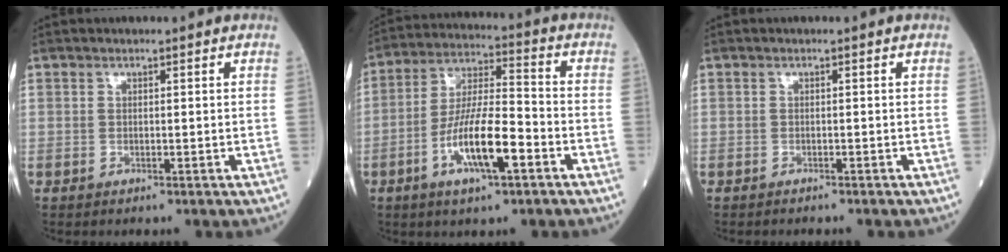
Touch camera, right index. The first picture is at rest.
{"total": 11.7, "force": [-4.6, 2.4, 10.5], "torque": [-0.199, 0.000, -0.083]}
{"total": 1.4, "force": [-1.3, 0.2, 0.4], "torque": [-0.012, -0.003, -0.018]}